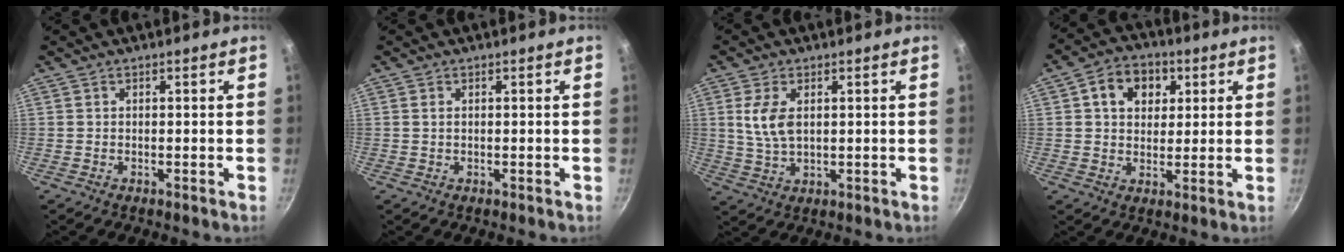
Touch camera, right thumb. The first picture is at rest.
{"total": 0.7, "force": [0.2, 0.4, 0.6], "torque": [-0.010, 0.001, 0.003]}
{"total": 6.6, "force": [1.5, 3.7, 5.3], "torque": [-0.104, -0.008, 0.032]}
{"total": 9.3, "force": [3.1, 7.1, 5.1], "torque": [-0.054, 0.001, 0.040]}